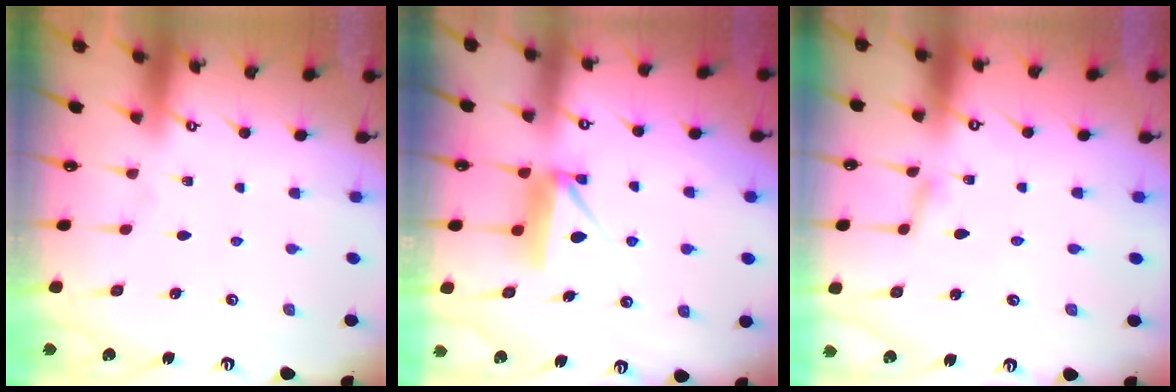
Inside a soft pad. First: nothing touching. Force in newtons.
{"total": 8.2, "press": 8.2, "slide": 0.4}
{"total": 2.8, "press": 2.8, "slide": 0.2}